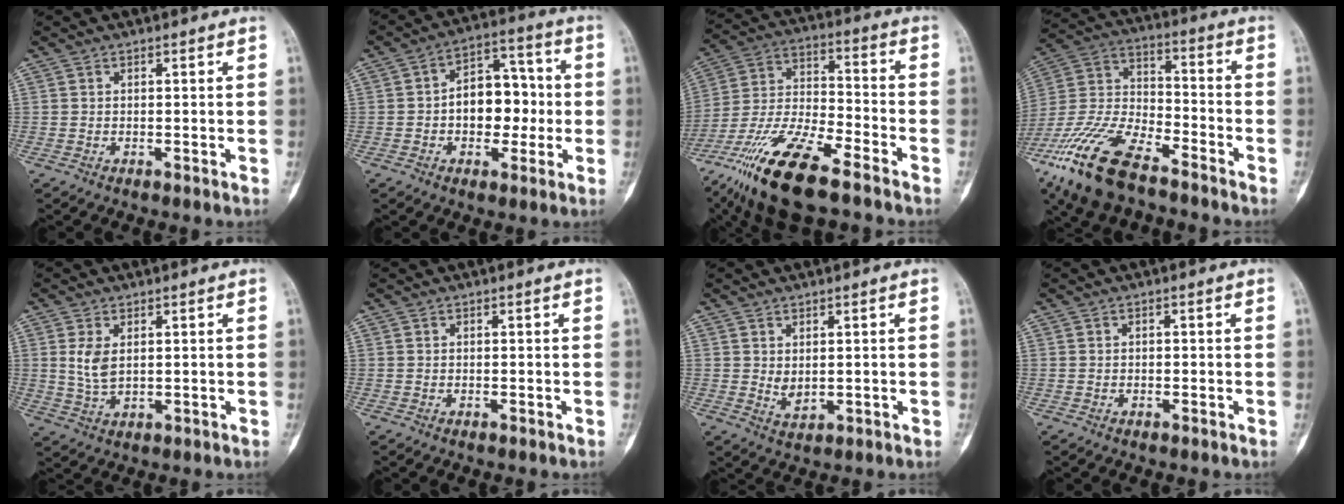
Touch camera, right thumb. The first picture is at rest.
{"total": 11.9, "force": [-0.8, 8.0, 8.8], "torque": [-0.083, 0.037, -0.018]}
{"total": 19.6, "force": [-13.0, 5.6, 13.6], "torque": [-0.285, 0.043, -0.239]}
{"total": 19.8, "force": [-12.9, 7.8, 12.9], "torque": [-0.280, 0.039, -0.247]}
{"total": 4.6, "force": [1.2, 2.5, 3.7], "torque": [-0.072, -0.008, 0.031]}
{"total": 0.0}
{"total": 2.5, "force": [0.5, 1.4, 2.1], "torque": [-0.033, -0.011, 0.018]}
{"total": 0.0}